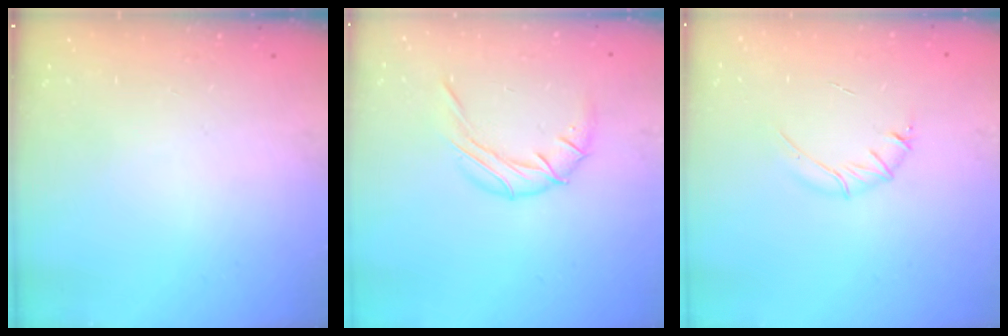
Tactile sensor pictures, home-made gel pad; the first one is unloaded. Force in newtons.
{"total": 8.5, "press": 8.5, "slide": 0.7}
{"total": 3.7, "press": 3.5, "slide": 1.0}